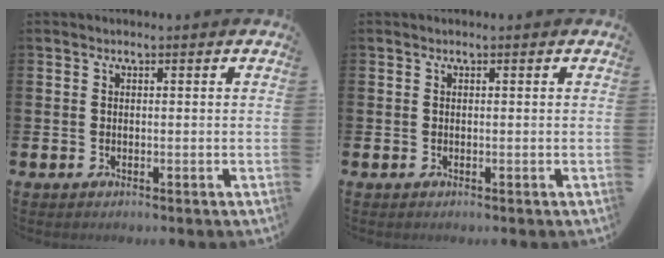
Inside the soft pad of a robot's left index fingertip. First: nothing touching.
{"total": 0.0}